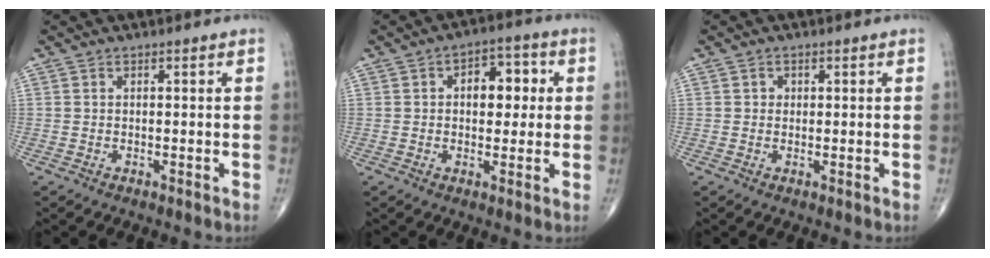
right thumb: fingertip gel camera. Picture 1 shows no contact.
{"total": 7.8, "force": [1.3, 4.9, 5.9], "torque": [-0.048, 0.013, 0.014]}
{"total": 1.1, "force": [0.3, 1.0, 0.3], "torque": [0.001, 0.000, 0.004]}